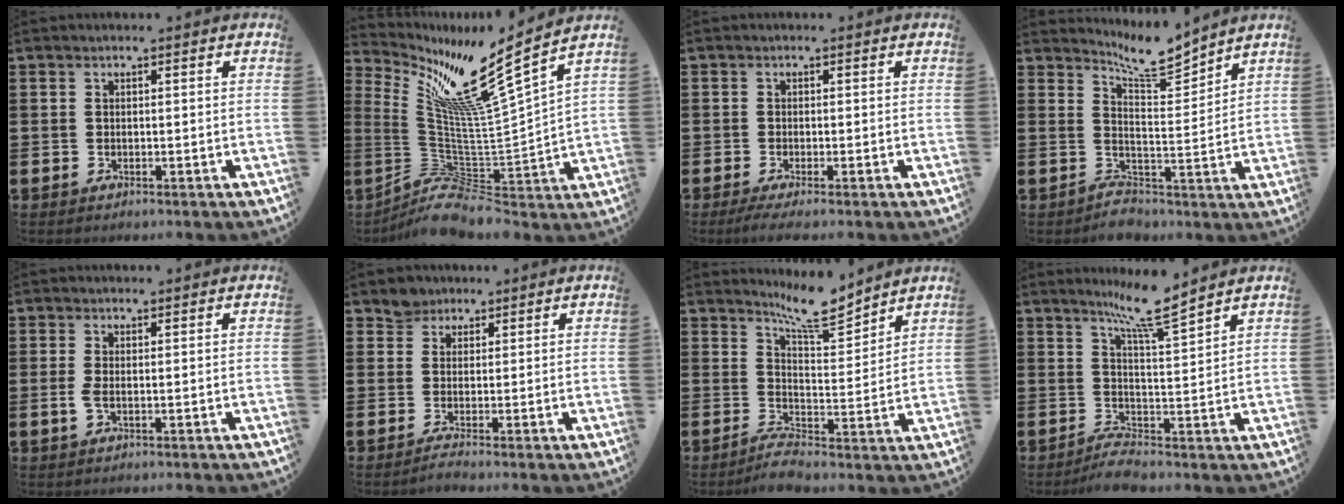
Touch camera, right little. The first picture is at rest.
{"total": 12.5, "force": [5.2, 3.1, 11.0], "torque": [-0.250, -0.048, 0.075]}
{"total": 1.1, "force": [-0.5, 0.1, 1.0], "torque": [-0.016, -0.004, -0.009]}
{"total": 5.6, "force": [4.7, 2.4, 2.0], "torque": [-0.045, -0.039, 0.080]}
{"total": 1.1, "force": [0.1, 0.2, 1.1], "torque": [-0.021, -0.002, 0.001]}
{"total": 2.0, "force": [1.5, 1.4, -0.2], "torque": [0.010, -0.007, 0.024]}
{"total": 6.6, "force": [5.4, 1.4, 3.6], "torque": [-0.053, -0.041, 0.090]}
{"total": 6.7, "force": [4.6, 0.6, 4.9], "torque": [-0.091, -0.027, 0.074]}